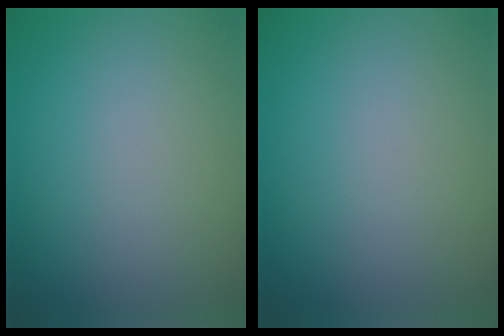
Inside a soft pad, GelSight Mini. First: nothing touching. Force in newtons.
{"total": 0.0}